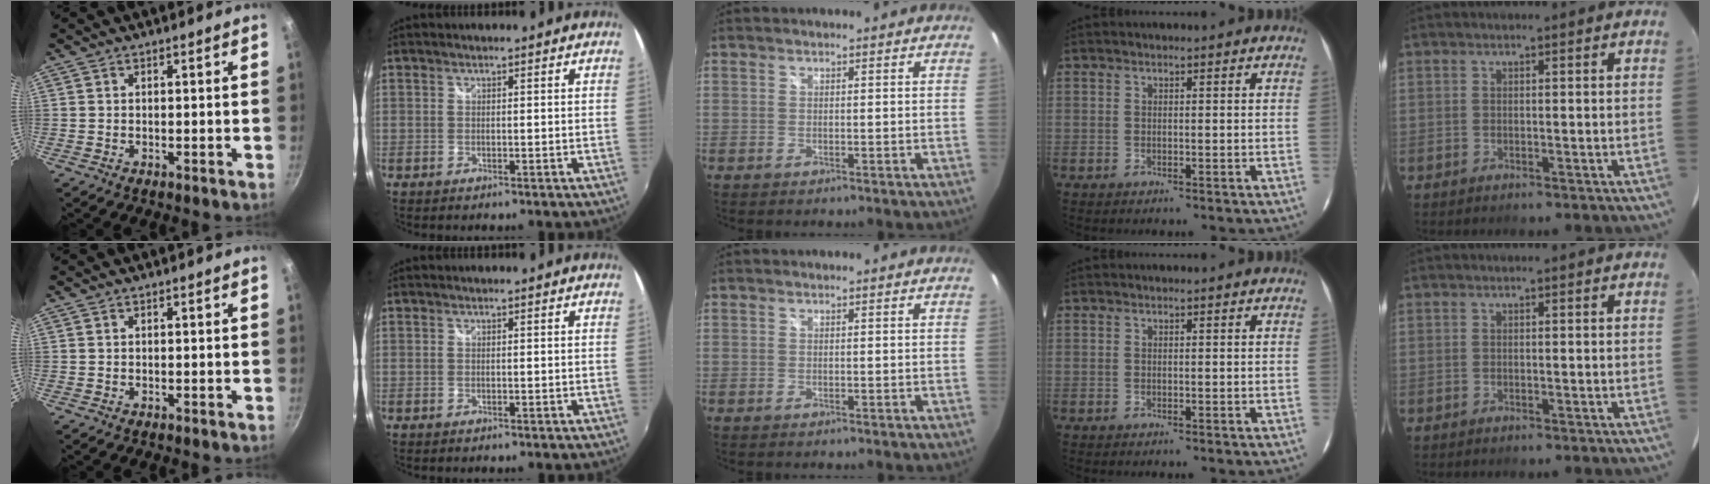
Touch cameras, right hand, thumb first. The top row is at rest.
{}